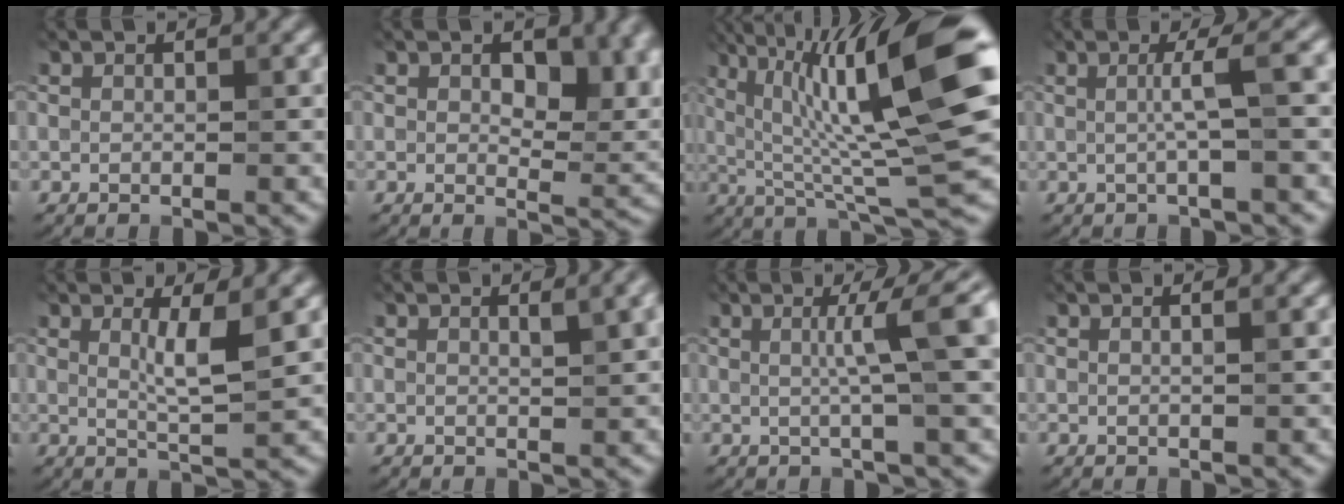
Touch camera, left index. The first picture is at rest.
{"total": 5.9, "force": [2.1, 3.3, 4.4], "torque": [-0.059, -0.006, 0.033]}
{"total": 15.0, "force": [4.3, 2.5, 14.1], "torque": [-0.220, 0.020, 0.071]}
{"total": 2.8, "force": [0.2, 0.0, 2.8], "torque": [-0.052, 0.011, 0.000]}
{"total": 2.9, "force": [1.0, 0.1, 2.8], "torque": [-0.053, -0.003, 0.019]}
{"total": 1.9, "force": [1.0, 0.2, 1.6], "torque": [-0.025, 0.005, 0.017]}
{"total": 4.8, "force": [0.8, 0.3, 4.7], "torque": [-0.071, 0.014, 0.011]}
{"total": 0.5, "force": [0.2, -0.2, 0.4], "torque": [-0.011, 0.004, -0.001]}